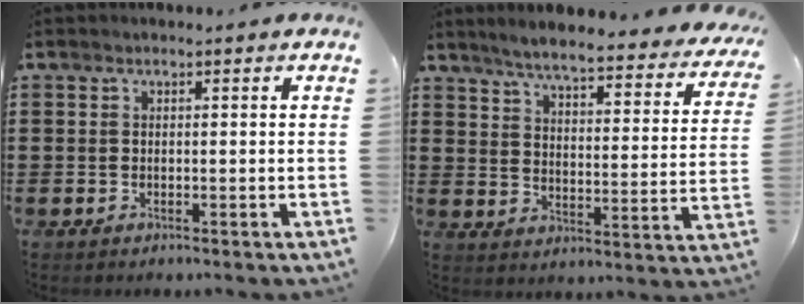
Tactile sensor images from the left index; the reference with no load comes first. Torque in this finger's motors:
{"motor_torque": [2.14, 0.00, 0.39, 0.16]}